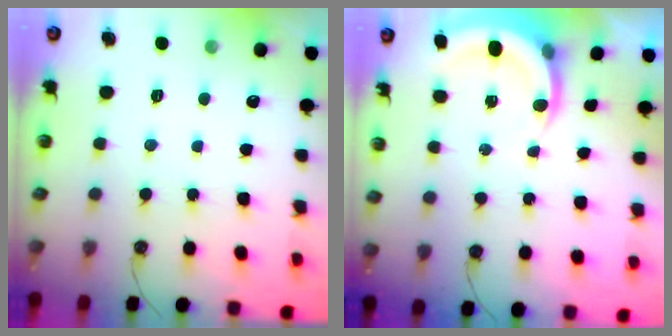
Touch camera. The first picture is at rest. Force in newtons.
{"total": 4.6, "press": 4.6, "slide": 0.4}